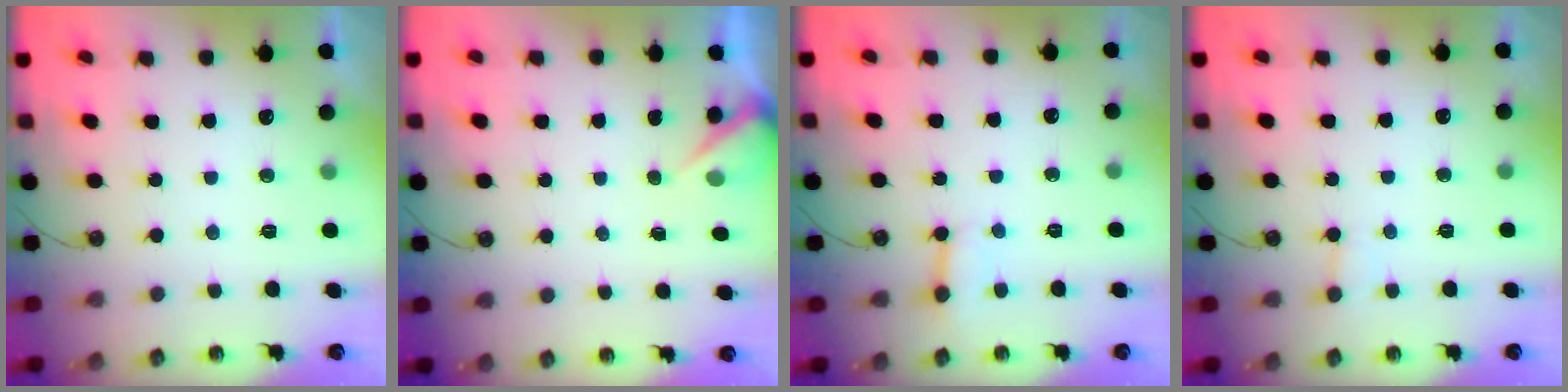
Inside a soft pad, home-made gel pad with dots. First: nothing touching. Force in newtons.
{"total": 3.4, "press": 3.3, "slide": 0.4}
{"total": 3.0, "press": 3.0, "slide": 0.3}
{"total": 3.4, "press": 3.4, "slide": 0.3}